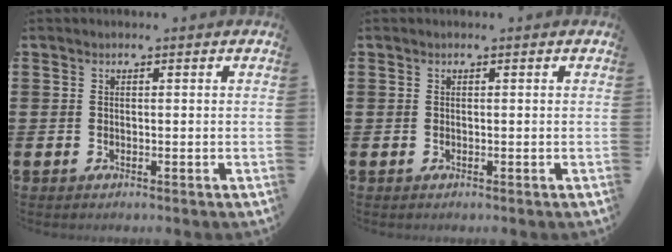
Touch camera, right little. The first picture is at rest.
{"total": 0.0}